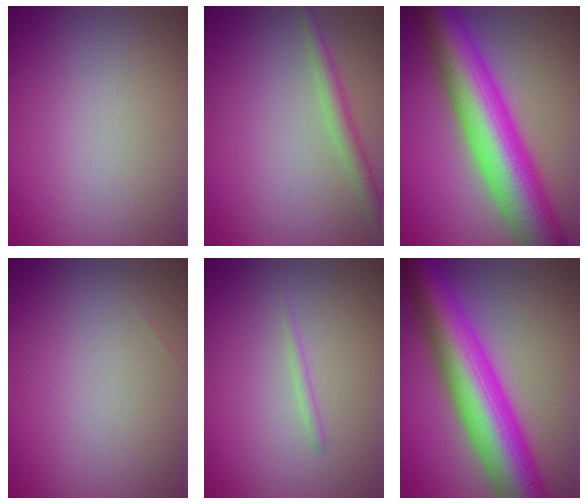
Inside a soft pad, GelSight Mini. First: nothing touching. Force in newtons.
{"total": 2.3, "press": 2.3, "slide": 0.1}
{"total": 12.3, "press": 12.3, "slide": 0.3}
{"total": 0.0}
{"total": 0.7, "press": 0.7, "slide": 0.0}
{"total": 12.2, "press": 12.2, "slide": 0.2}